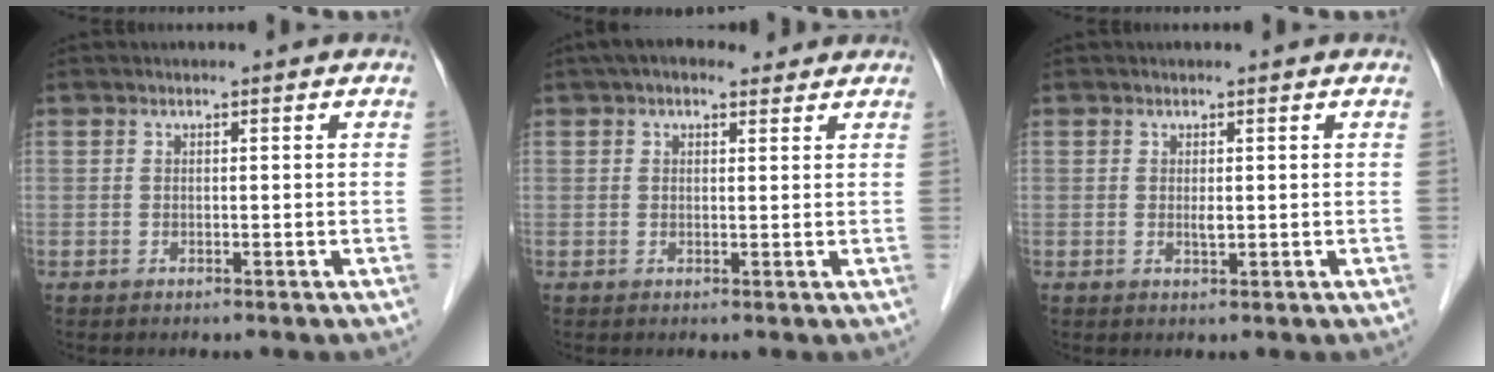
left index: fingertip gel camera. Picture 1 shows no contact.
{"total": 5.0, "force": [3.5, 2.2, 2.8], "torque": [-0.047, 0.029, 0.057]}
{"total": 0.9, "force": [-0.5, 0.1, 0.7], "torque": [-0.016, -0.009, -0.005]}